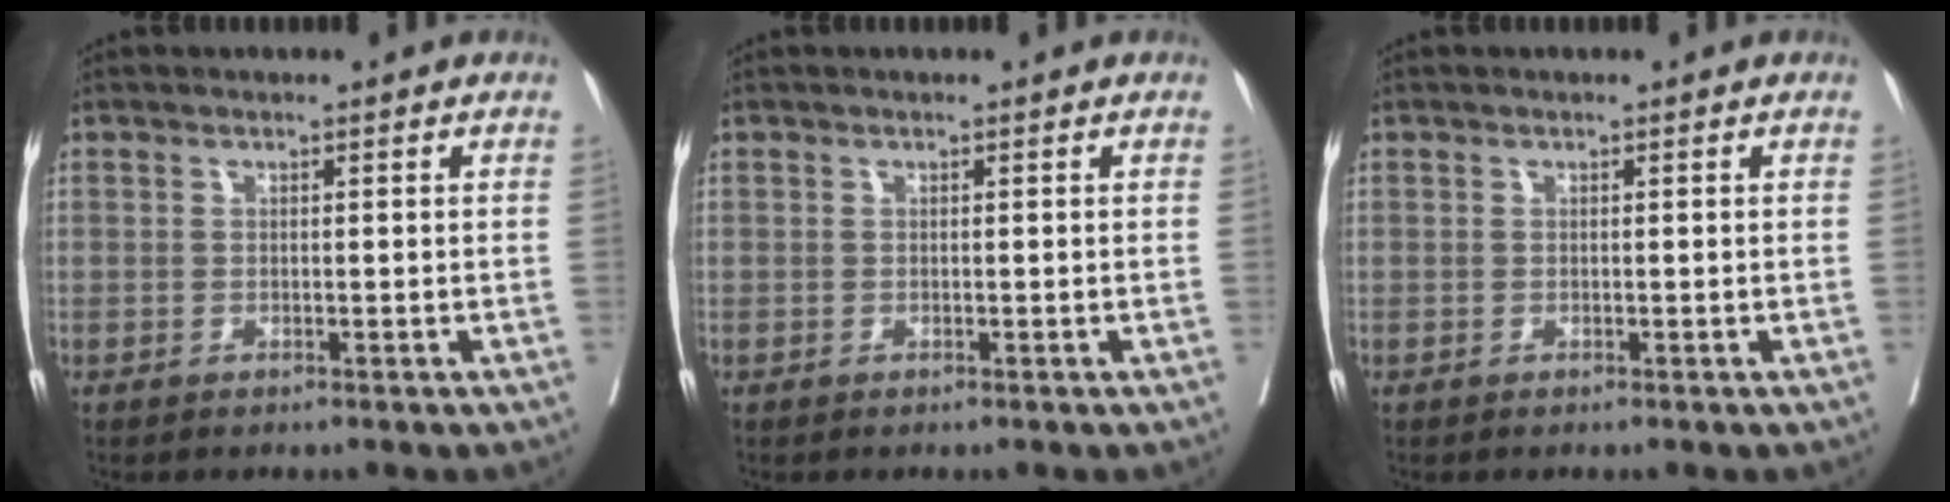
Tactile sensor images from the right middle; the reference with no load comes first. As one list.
[{"total": 0.0}, {"total": 0.0}]